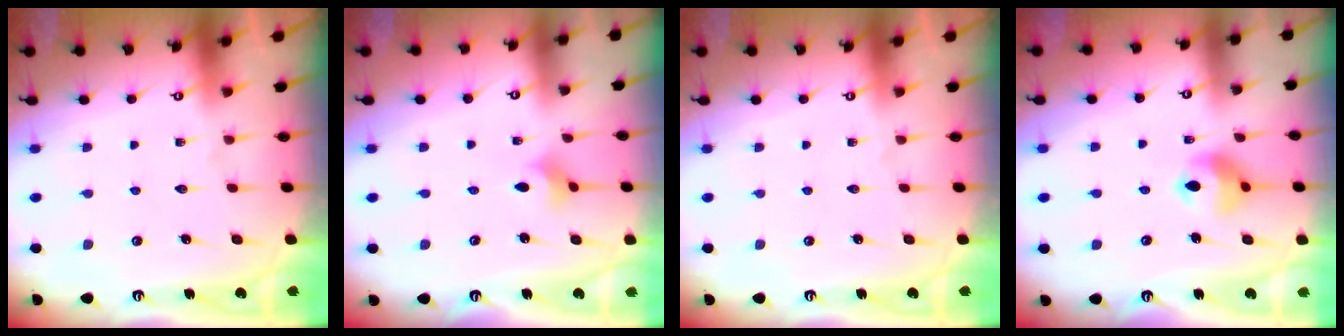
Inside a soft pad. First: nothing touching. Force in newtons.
{"total": 2.1, "press": 2.0, "slide": 0.5}
{"total": 0.0}
{"total": 9.8, "press": 9.7, "slide": 1.2}